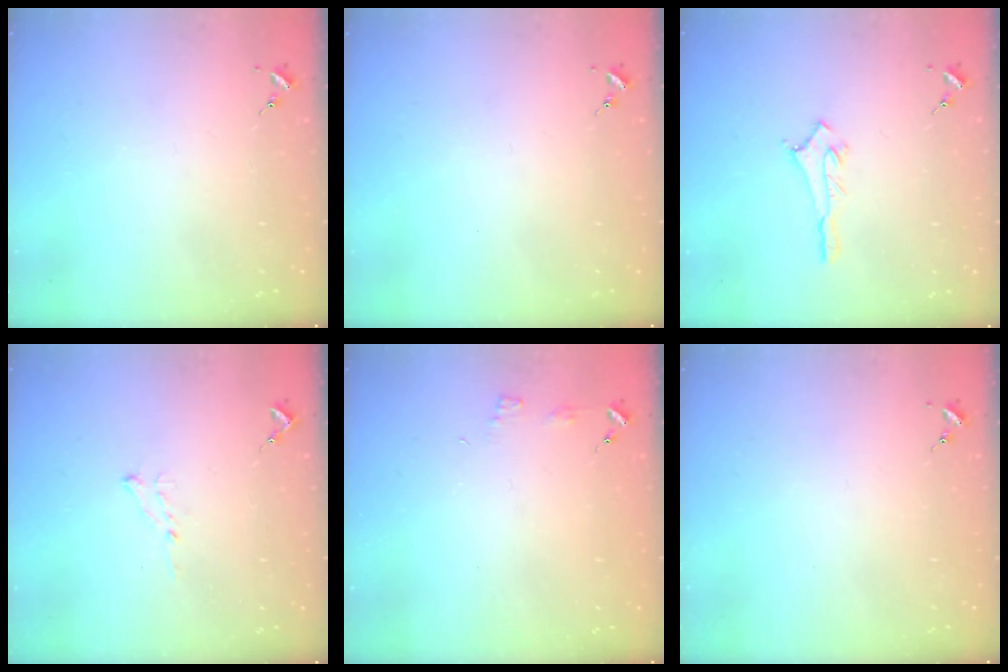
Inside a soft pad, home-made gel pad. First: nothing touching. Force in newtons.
{"total": 0.0}
{"total": 2.8, "press": 2.8, "slide": 0.4}
{"total": 7.0, "press": 6.9, "slide": 0.8}
{"total": 3.8, "press": 3.8, "slide": 0.3}
{"total": 0.0}